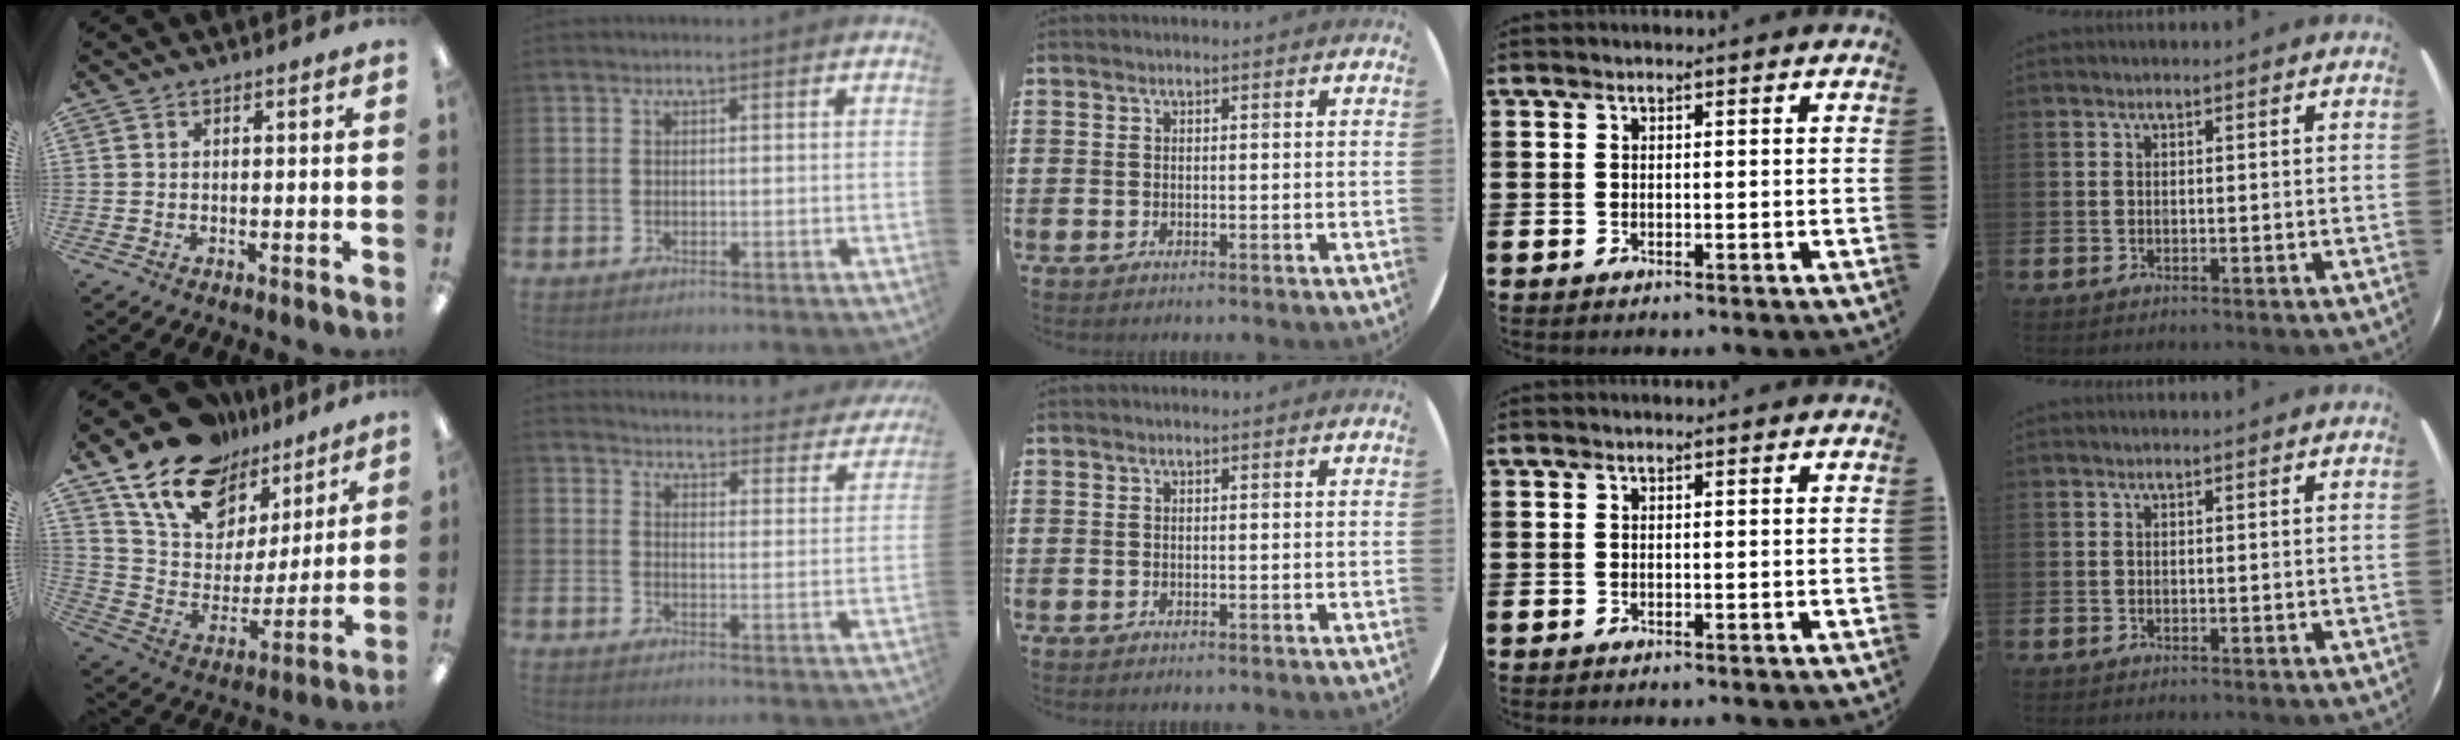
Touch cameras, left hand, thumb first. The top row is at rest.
{"thumb": {"total": 17.3, "force": [12.5, 10.1, 6.3], "torque": [-0.133, -0.081, 0.228]}, "index": {"total": 3.8, "force": [3.7, 0.5, 0.4], "torque": [-0.020, -0.034, 0.058]}}